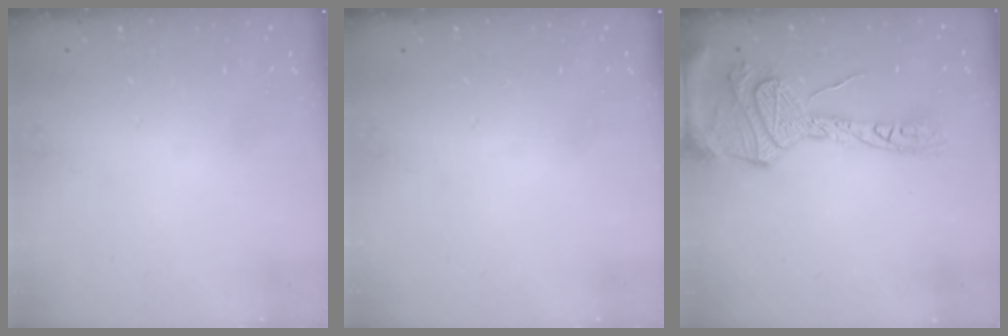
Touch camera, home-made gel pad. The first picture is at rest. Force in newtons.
{"total": 0.0}
{"total": 19.8, "press": 19.7, "slide": 1.9}